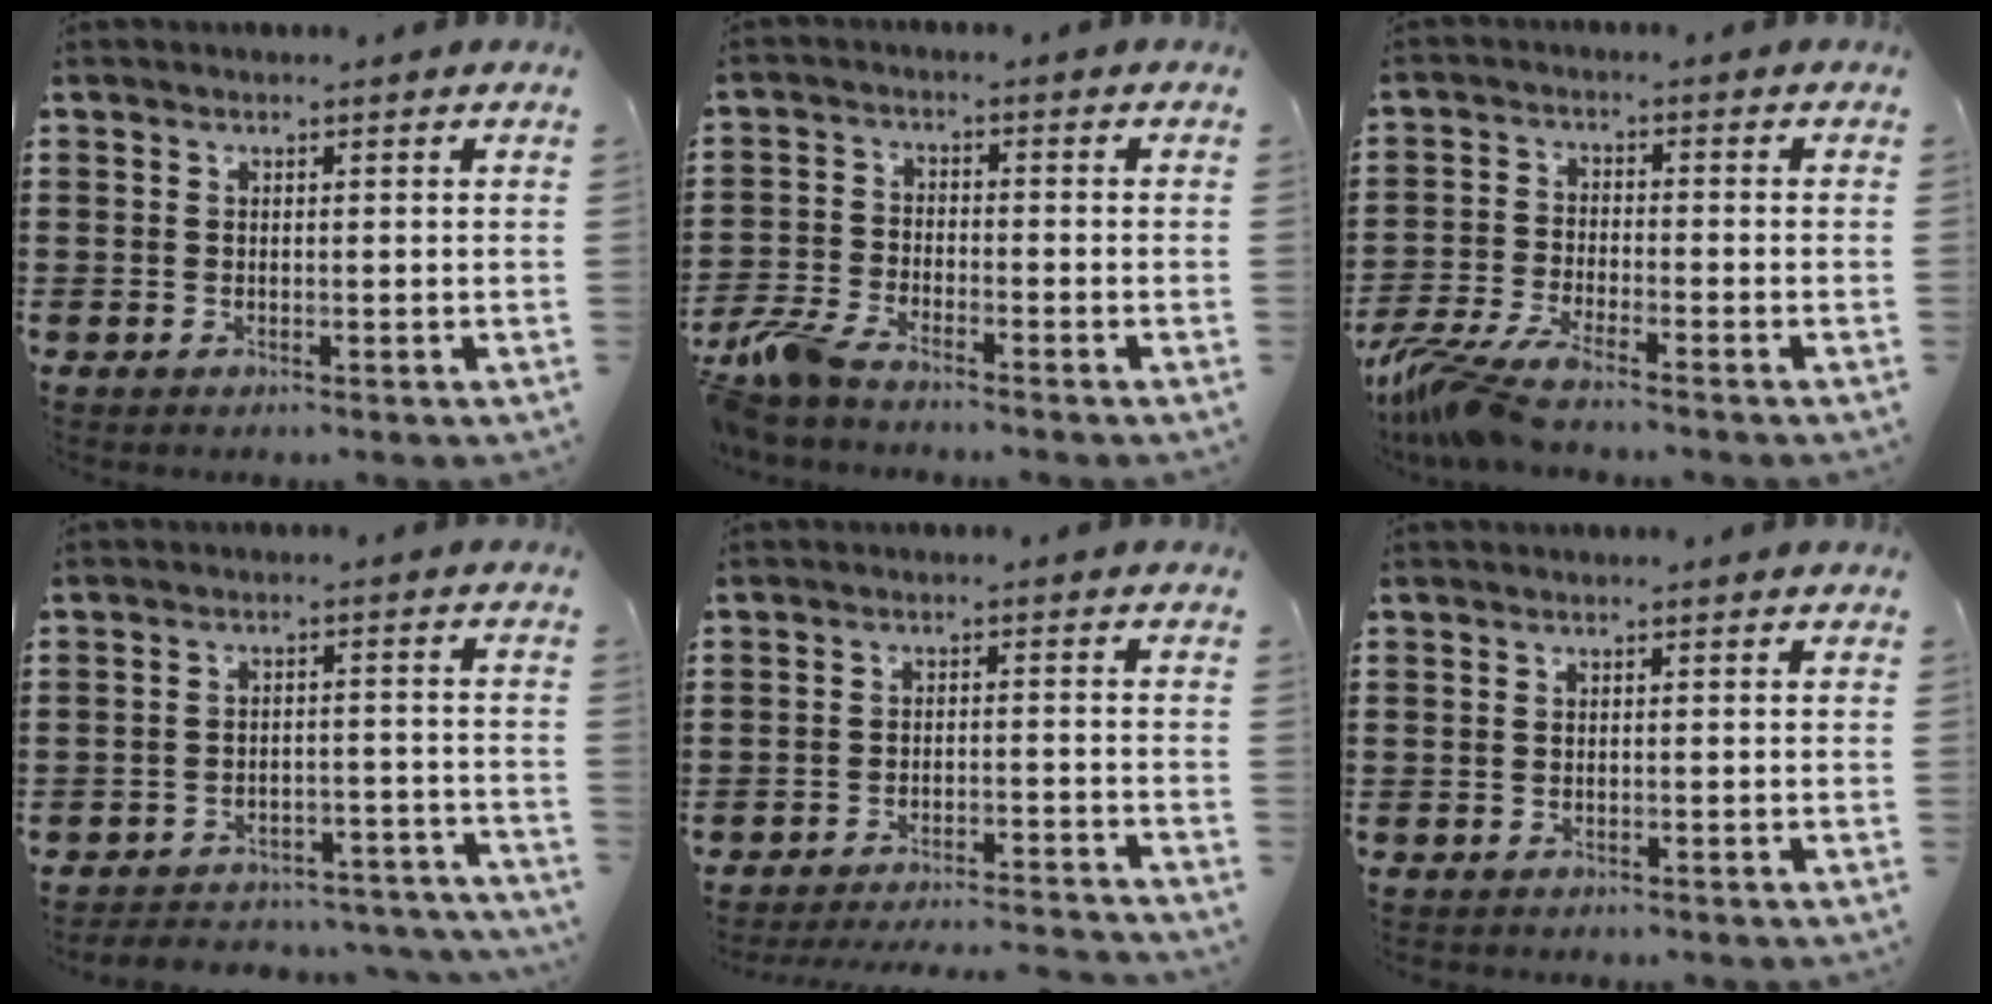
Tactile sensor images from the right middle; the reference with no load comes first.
{"total": 5.4, "force": [-4.7, 1.1, 2.5], "torque": [-0.082, -0.010, -0.101]}
{"total": 6.1, "force": [-5.3, 0.1, 3.0], "torque": [-0.088, -0.024, -0.109]}
{"total": 4.2, "force": [-4.2, 0.5, 0.4], "torque": [-0.011, 0.002, -0.087]}
{"total": 3.8, "force": [-3.7, -0.2, 0.6], "torque": [-0.013, -0.002, -0.076]}
{"total": 0.5, "force": [-0.5, 0.1, 0.0], "torque": [-0.001, -0.001, -0.011]}